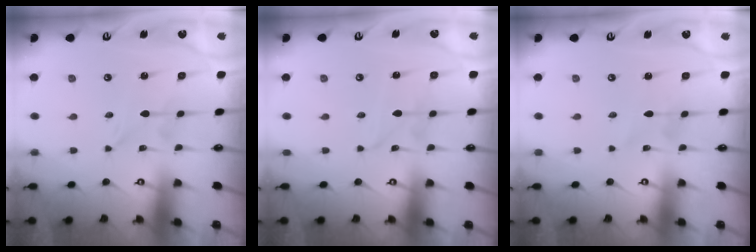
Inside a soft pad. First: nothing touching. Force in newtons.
{"total": 2.9, "press": 2.9, "slide": 0.4}
{"total": 2.4, "press": 2.4, "slide": 0.3}